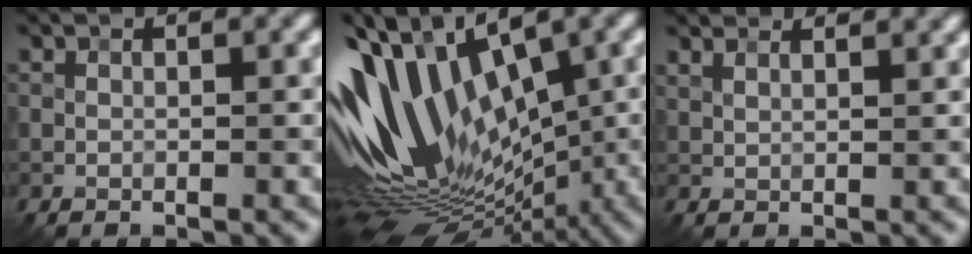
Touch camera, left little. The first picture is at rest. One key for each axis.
{"total": 14.2, "fx": 0.3, "fy": 8.8, "fz": 11.2, "tx": -0.235, "ty": 0.012, "tz": 0.008}
{"total": 7.0, "fx": 5.6, "fy": 2.6, "fz": 3.2, "tx": -0.066, "ty": 0.029, "tz": 0.086}